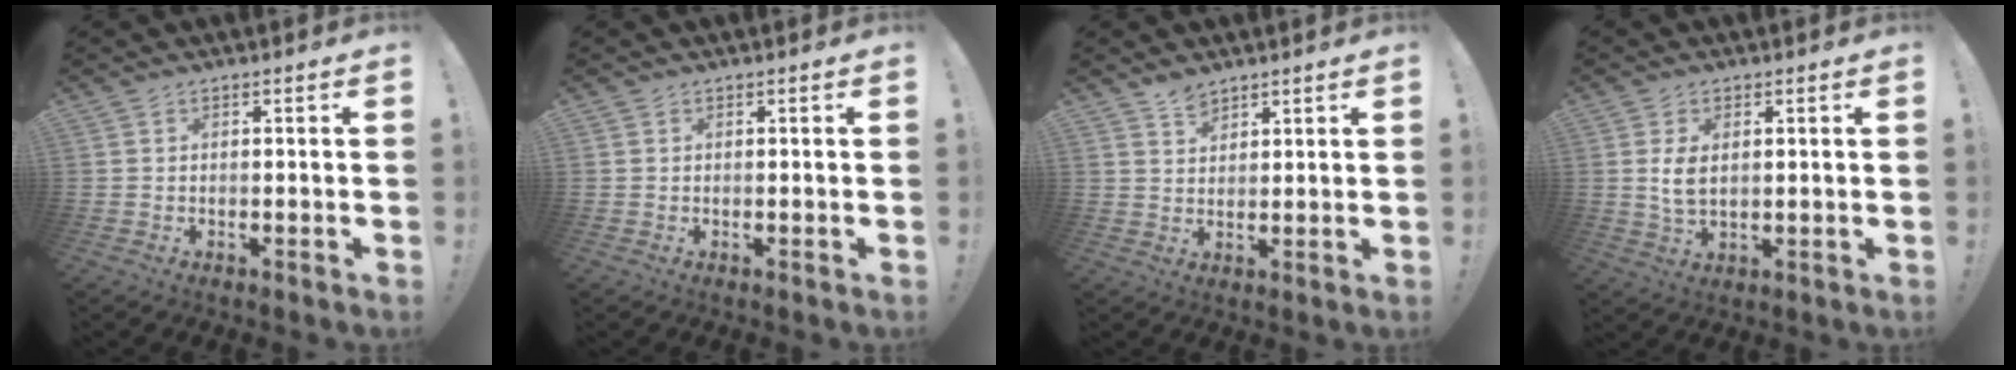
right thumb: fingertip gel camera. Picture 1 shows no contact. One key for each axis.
{"total": 0.0}
{"total": 3.9, "fx": 3.4, "fy": 1.6, "fz": 1.1, "tx": -0.004, "ty": -0.025, "tz": 0.061}
{"total": 5.2, "fx": 1.1, "fy": 2.8, "fz": 4.2, "tx": -0.074, "ty": -0.008, "tz": 0.013}